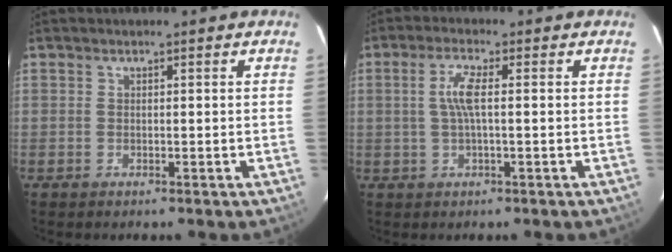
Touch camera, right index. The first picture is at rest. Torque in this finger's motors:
{"motor_torque": [0.28, -0.18, 0.28, 0.09]}